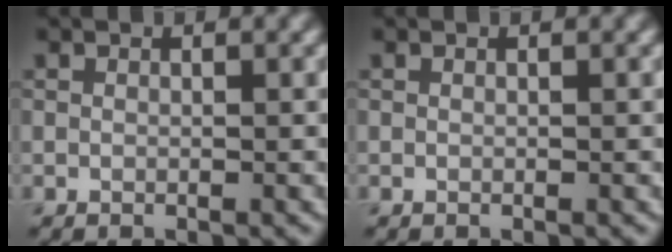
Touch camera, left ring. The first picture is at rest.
{"total": 0.0}